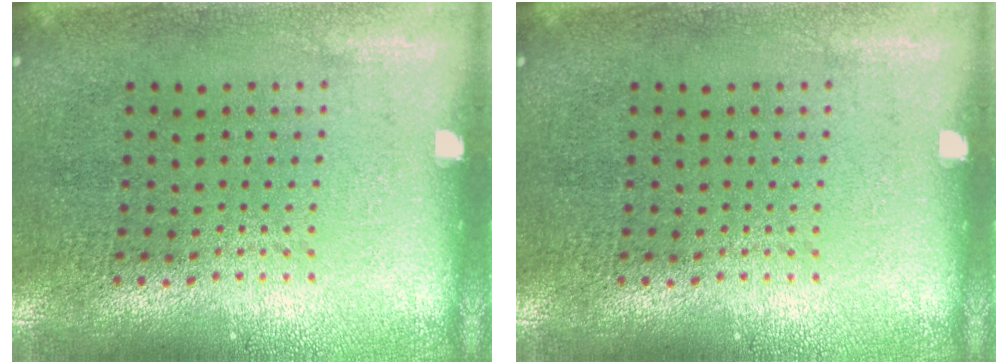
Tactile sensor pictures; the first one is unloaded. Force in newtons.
{"total": 0.0}